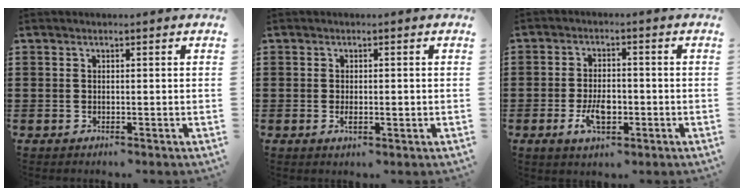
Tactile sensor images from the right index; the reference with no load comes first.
{"total": 1.8, "force": [-0.2, 0.6, 1.6], "torque": [-0.030, -0.001, -0.004]}
{"total": 5.2, "force": [-1.5, 2.6, 4.3], "torque": [-0.078, -0.003, -0.029]}